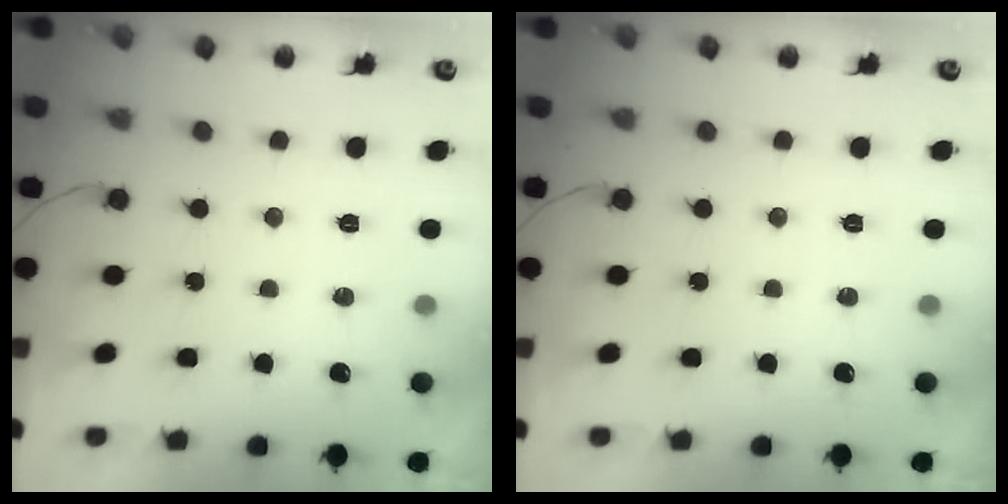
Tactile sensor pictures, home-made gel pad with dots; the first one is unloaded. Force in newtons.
{"total": 0.0}